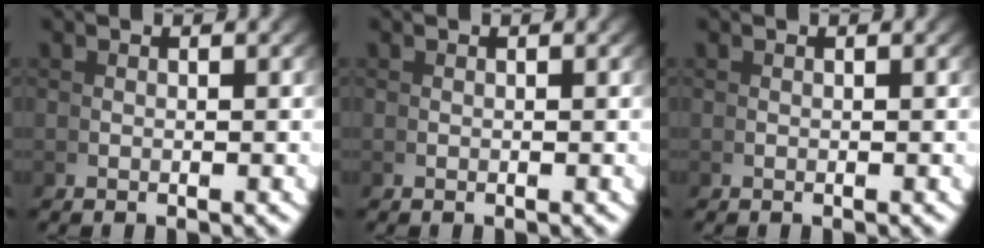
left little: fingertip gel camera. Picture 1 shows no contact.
{"total": 0.0}
{"total": 0.0}